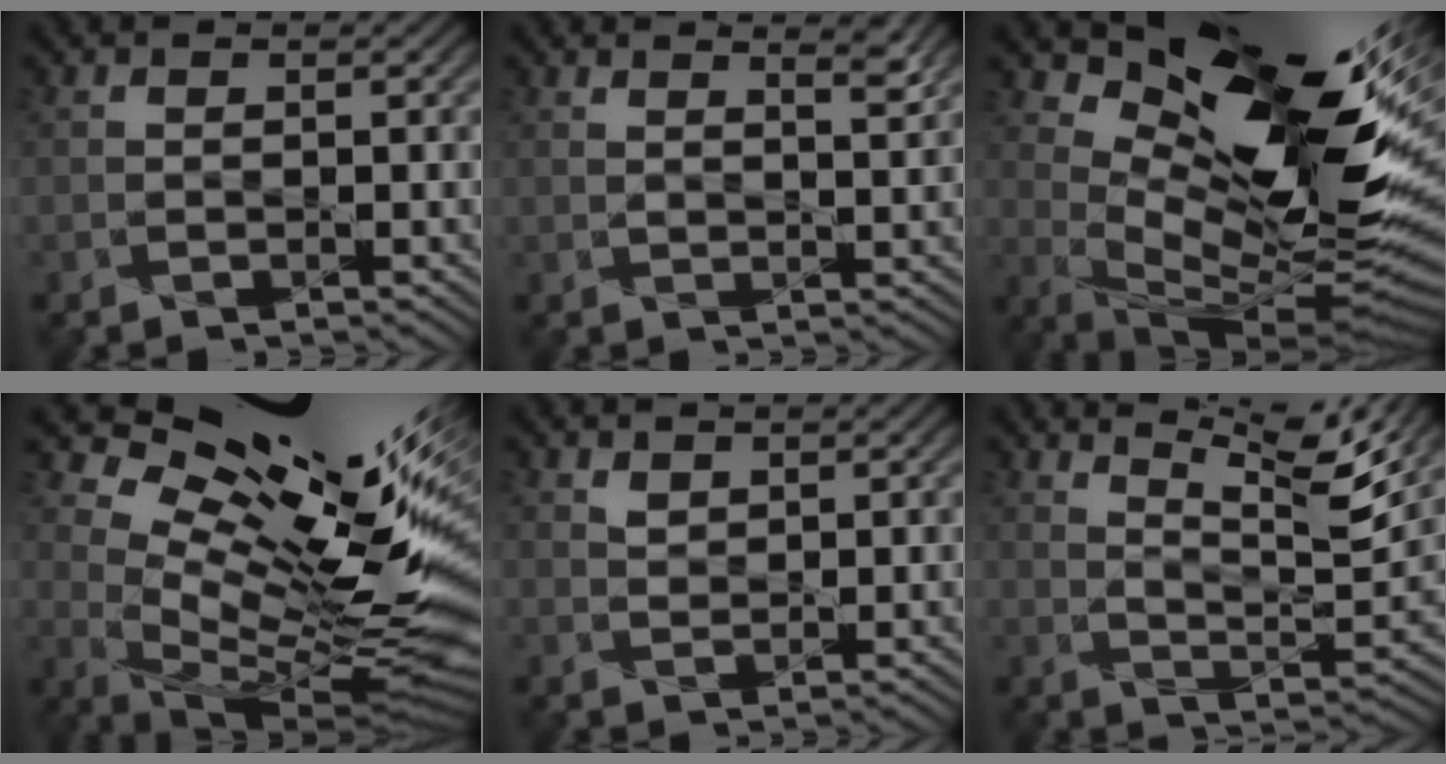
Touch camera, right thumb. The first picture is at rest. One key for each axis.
{"total": 3.9, "fx": 3.0, "fy": 0.9, "fz": 2.2, "tx": -0.028, "ty": 0.002, "tz": 0.047}
{"total": 17.1, "fx": 6.9, "fy": 7.1, "fz": 14.0, "tx": -0.229, "ty": 0.004, "tz": 0.125}
{"total": 17.9, "fx": 7.4, "fy": 7.4, "fz": 14.5, "tx": -0.210, "ty": 0.015, "tz": 0.130}
{"total": 1.4, "fx": 1.1, "fy": 0.8, "fz": 0.0, "tx": -0.004, "ty": -0.004, "tz": 0.028}
{"total": 10.9, "fx": 7.7, "fy": 2.2, "fz": 7.4, "tx": -0.131, "ty": -0.005, "tz": 0.131}